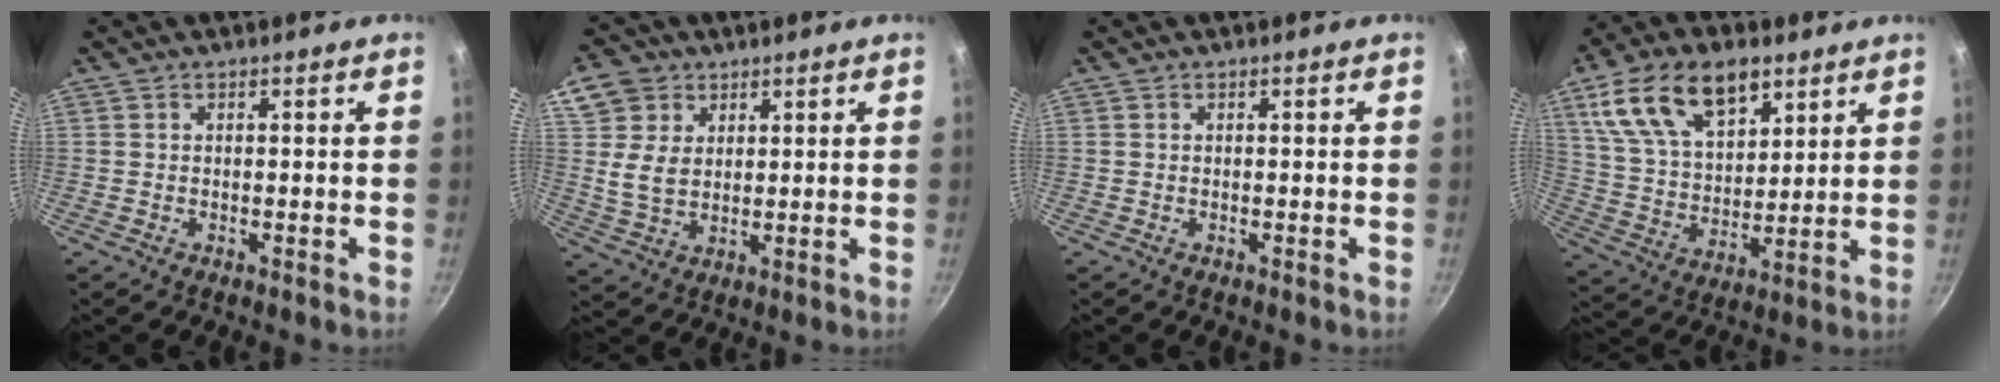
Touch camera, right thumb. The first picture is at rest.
{"total": 8.2, "force": [3.3, 6.4, 4.0], "torque": [-0.051, -0.014, 0.060]}
{"total": 0.0}
{"total": 18.5, "force": [9.5, 10.4, 11.9], "torque": [-0.186, -0.025, 0.177]}